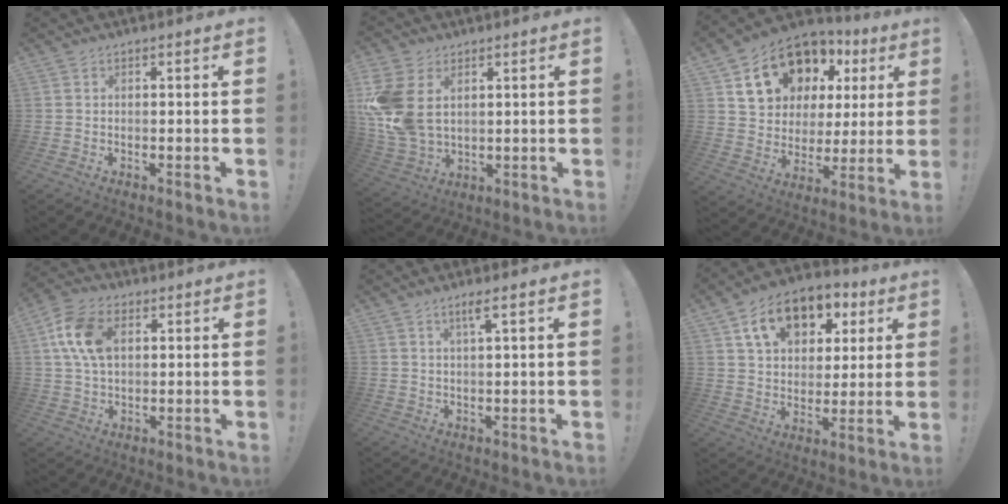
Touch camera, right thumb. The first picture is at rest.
{"total": 14.6, "force": [3.5, 10.4, 9.6], "torque": [-0.204, -0.010, 0.072]}
{"total": 17.1, "force": [10.0, 11.8, 7.5], "torque": [-0.119, -0.053, 0.203]}
{"total": 12.9, "force": [3.5, 8.4, 9.3], "torque": [-0.169, 0.006, 0.067]}
{"total": 3.5, "force": [1.8, -0.2, 3.0], "torque": [-0.054, -0.001, 0.026]}
{"total": 15.7, "force": [7.8, 10.6, 8.7], "torque": [-0.135, -0.030, 0.143]}